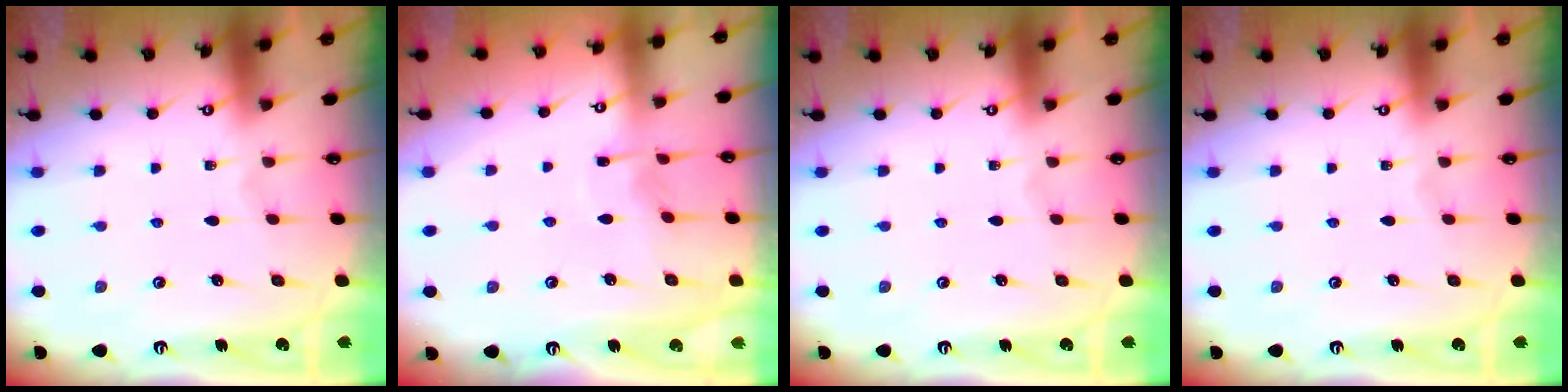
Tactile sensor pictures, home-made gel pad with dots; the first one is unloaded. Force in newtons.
{"total": 3.2, "press": 3.2, "slide": 0.4}
{"total": 0.0}
{"total": 0.0}